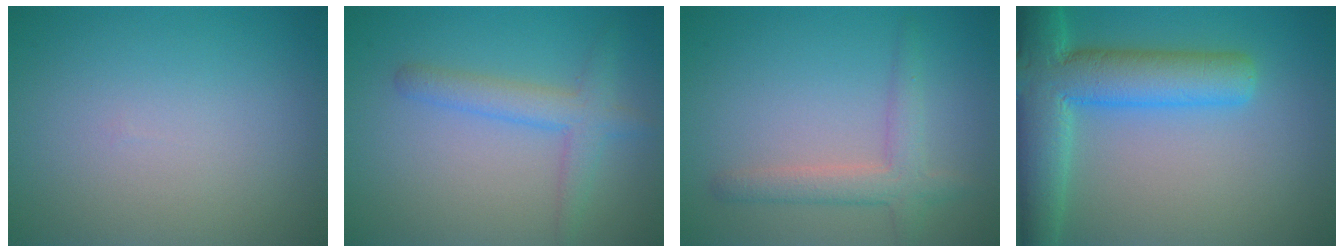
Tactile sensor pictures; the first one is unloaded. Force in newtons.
{"total": 3.1, "press": 3.1, "slide": 0.1}
{"total": 3.0, "press": 3.0, "slide": 0.2}
{"total": 8.6, "press": 8.6, "slide": 0.5}